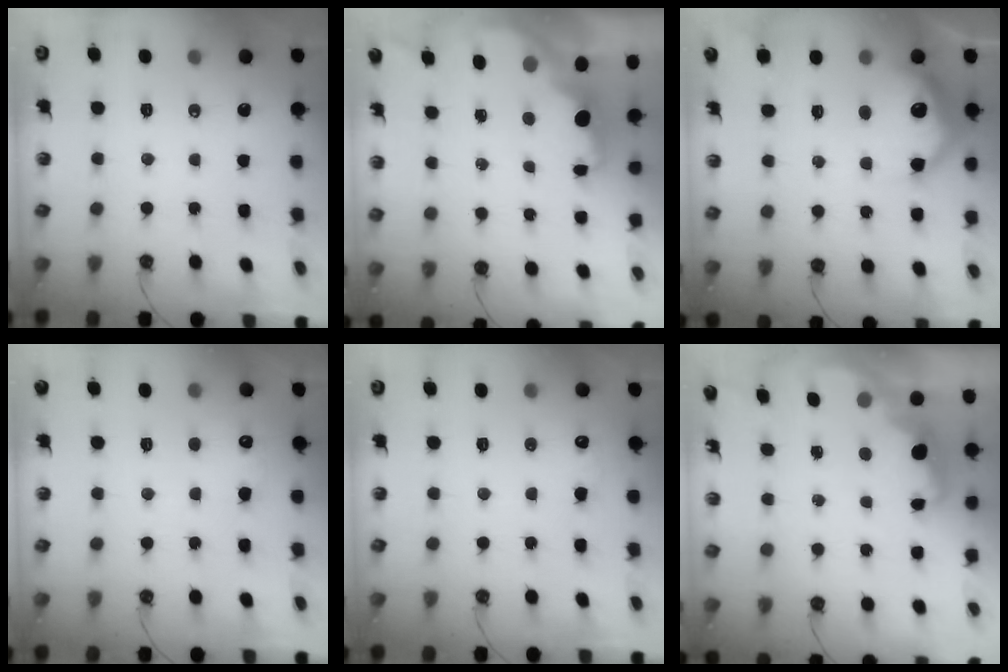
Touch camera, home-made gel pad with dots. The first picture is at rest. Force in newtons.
{"total": 2.0, "press": 1.8, "slide": 0.8}
{"total": 15.7, "press": 15.7, "slide": 0.4}
{"total": 5.9, "press": 5.8, "slide": 1.3}
{"total": 4.9, "press": 4.8, "slide": 1.2}
{"total": 2.5, "press": 2.5, "slide": 0.6}